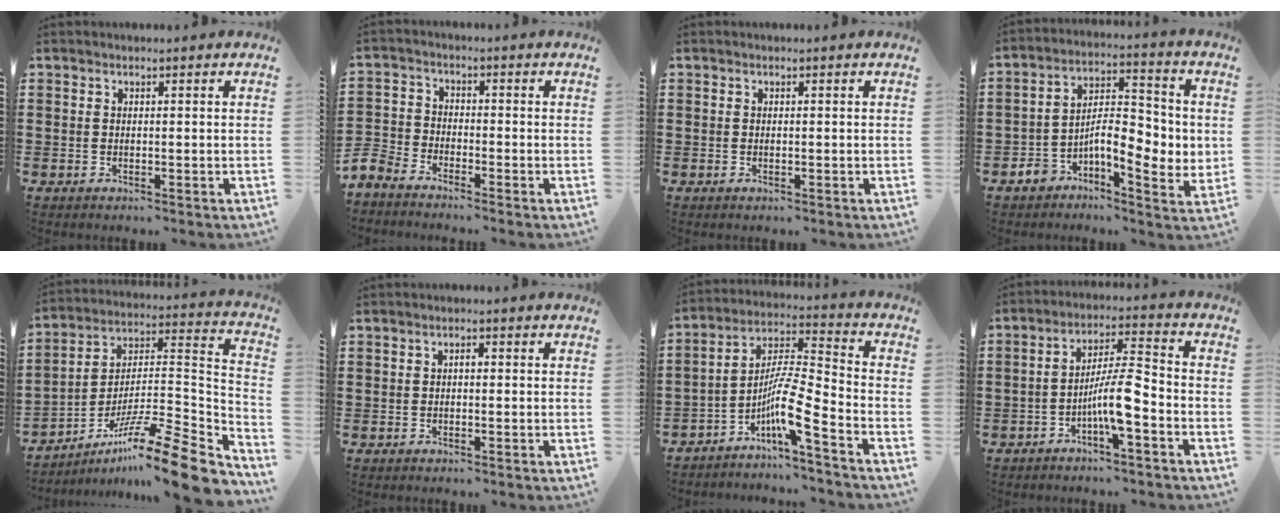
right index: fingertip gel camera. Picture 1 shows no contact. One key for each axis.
{"total": 3.8, "fx": -3.8, "fy": 0.3, "fz": 0.3, "tx": -0.032, "ty": -0.008, "tz": -0.087}
{"total": 0.0}
{"total": 8.4, "fx": -1.8, "fy": 4.2, "fz": 7.1, "tx": -0.111, "ty": -0.003, "tz": -0.037}
{"total": 15.3, "fx": -10.8, "fy": 1.6, "fz": 10.8, "tx": -0.167, "ty": 0.025, "tz": -0.193}
{"total": 0.9, "fx": -0.2, "fy": 0.4, "fz": 0.8, "tx": -0.016, "ty": -0.001, "tz": -0.004}
{"total": 8.8, "fx": -5.3, "fy": 0.5, "fz": 7.0, "tx": -0.141, "ty": -0.015, "tz": -0.108}
{"total": 8.0, "fx": -3.4, "fy": 1.3, "fz": 7.1, "tx": -0.142, "ty": 0.000, "tz": -0.068}